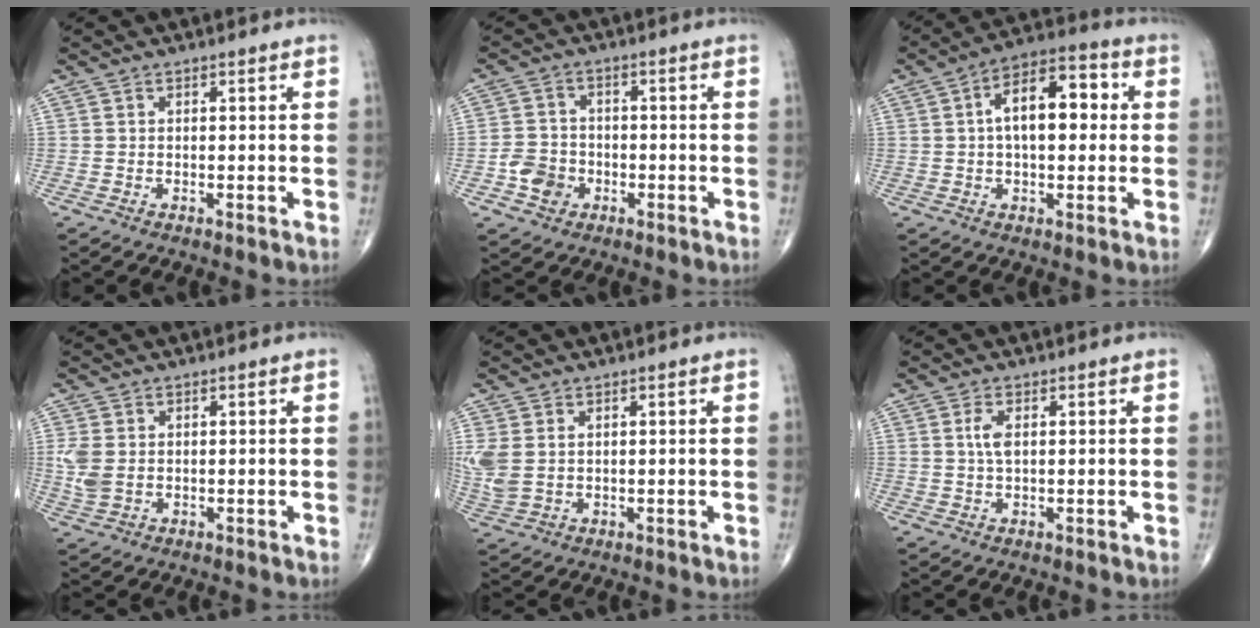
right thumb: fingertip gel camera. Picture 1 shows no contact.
{"total": 5.7, "force": [-2.1, 4.8, 2.3], "torque": [-0.021, 0.017, -0.037]}
{"total": 12.4, "force": [1.6, 6.4, 10.5], "torque": [-0.153, 0.027, 0.016]}
{"total": 4.4, "force": [0.3, 3.1, 3.2], "torque": [-0.087, 0.002, 0.011]}
{"total": 5.5, "force": [1.1, 3.7, 4.0], "torque": [-0.112, 0.004, 0.031]}
{"total": 2.7, "force": [0.6, 1.1, 2.4], "torque": [-0.054, 0.000, 0.012]}